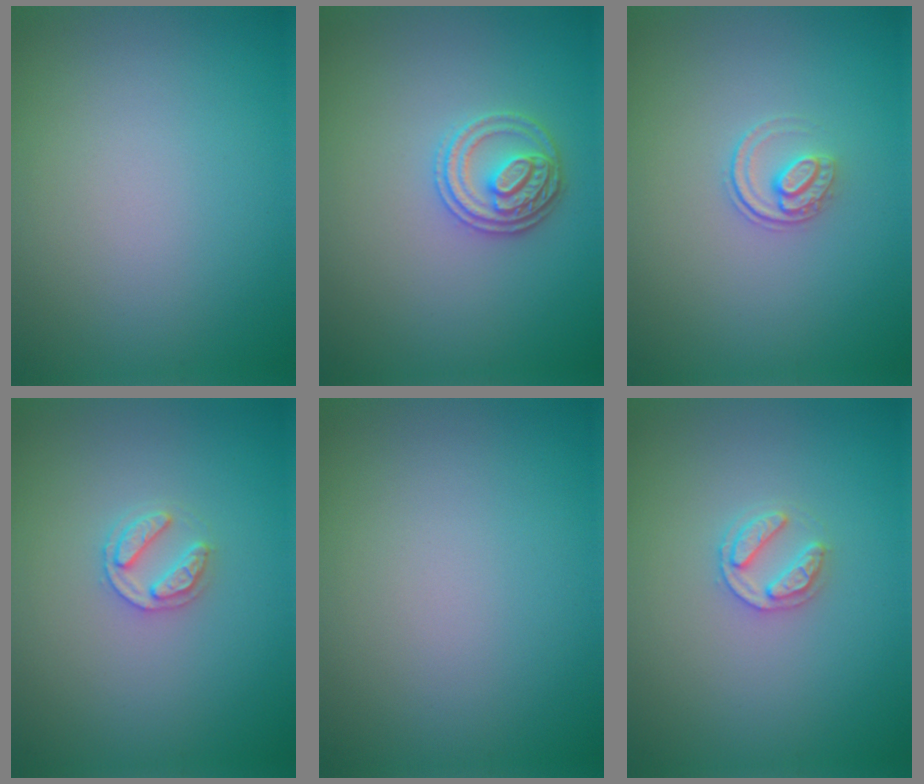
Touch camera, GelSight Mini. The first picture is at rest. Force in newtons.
{"total": 2.9, "press": 2.8, "slide": 0.7}
{"total": 1.5, "press": 1.1, "slide": 1.1}
{"total": 2.0, "press": 2.0, "slide": 0.3}
{"total": 0.0}
{"total": 2.0, "press": 2.0, "slide": 0.3}